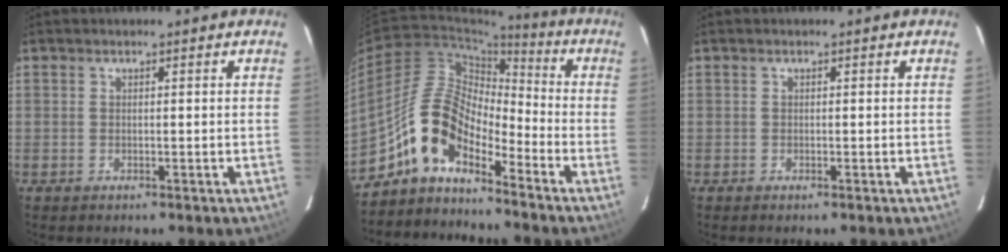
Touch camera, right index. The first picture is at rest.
{"total": 11.0, "force": [-7.9, 4.3, 6.4], "torque": [-0.120, 0.027, -0.165]}
{"total": 0.0}